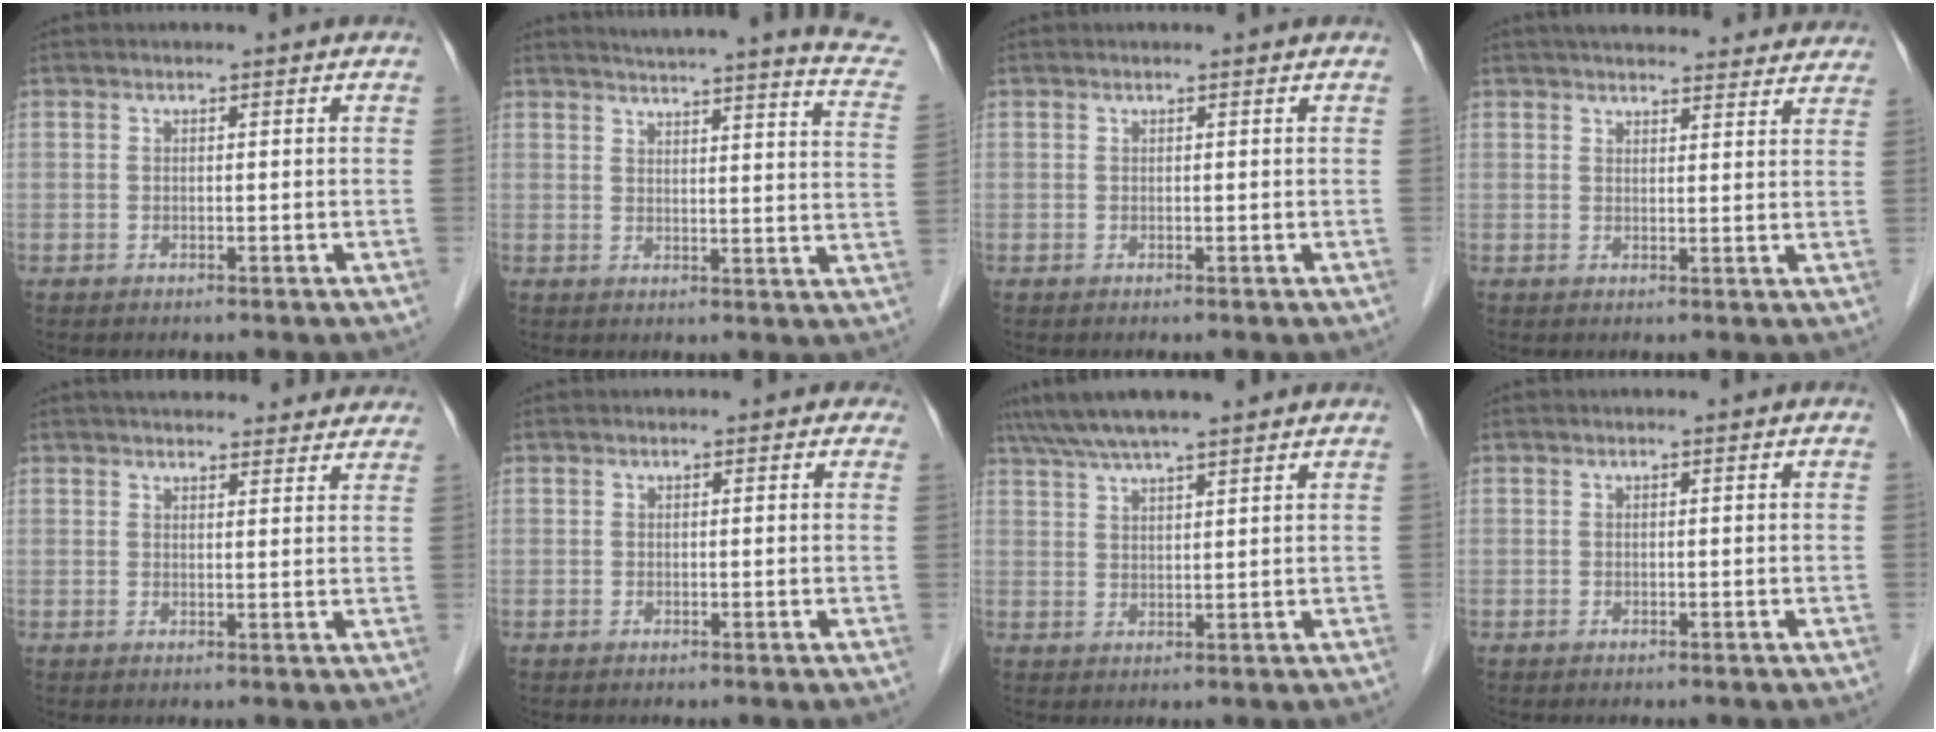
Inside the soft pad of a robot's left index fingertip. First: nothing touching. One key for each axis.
{"total": 19.3, "fx": 17.8, "fy": 0.3, "fz": 7.6, "tx": -0.098, "ty": -0.066, "tz": 0.193}
{"total": 0.7, "fx": 0.7, "fy": 0.1, "fz": 0.2, "tx": -0.005, "ty": 0.012, "tz": 0.008}
{"total": 21.8, "fx": 20.1, "fy": 4.5, "fz": 7.3, "tx": -0.096, "ty": 0.018, "tz": 0.244}
{"total": 17.8, "fx": 16.2, "fy": 4.1, "fz": 5.9, "tx": -0.065, "ty": 0.031, "tz": 0.198}
{"total": 0.8, "fx": 0.5, "fy": 0.6, "fz": 0.1, "tx": 0.007, "ty": -0.003, "tz": -0.001}
{"total": 9.9, "fx": 8.4, "fy": 0.9, "fz": 5.2, "tx": -0.089, "ty": 0.040, "tz": 0.128}
{"total": 0.0}